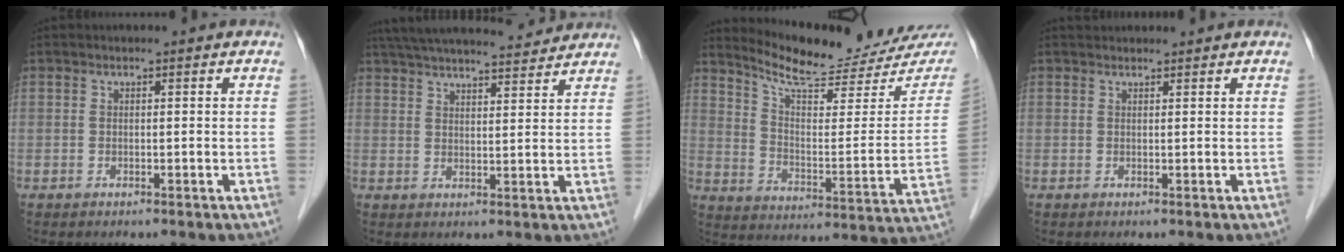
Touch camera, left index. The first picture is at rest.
{"total": 18.9, "force": [17.2, 3.1, 7.2], "torque": [-0.121, 0.037, 0.245]}
{"total": 18.6, "force": [17.2, 3.0, 6.3], "torque": [-0.096, -0.065, 0.230]}
{"total": 2.2, "force": [2.1, 0.5, 0.3], "torque": [-0.006, 0.025, 0.032]}